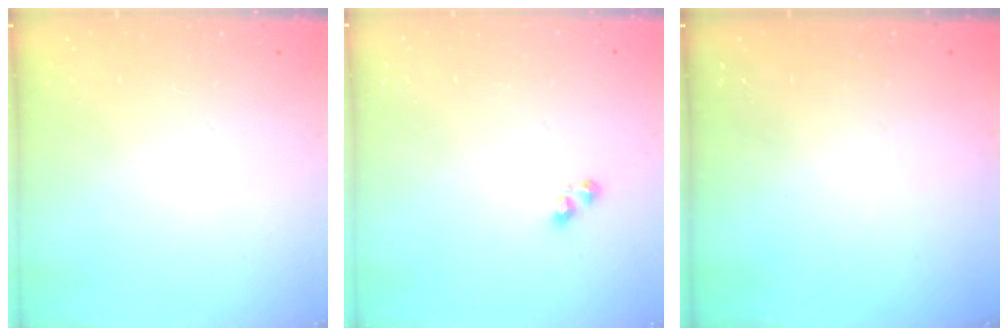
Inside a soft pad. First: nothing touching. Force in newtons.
{"total": 2.7, "press": 2.7, "slide": 0.4}
{"total": 0.0}